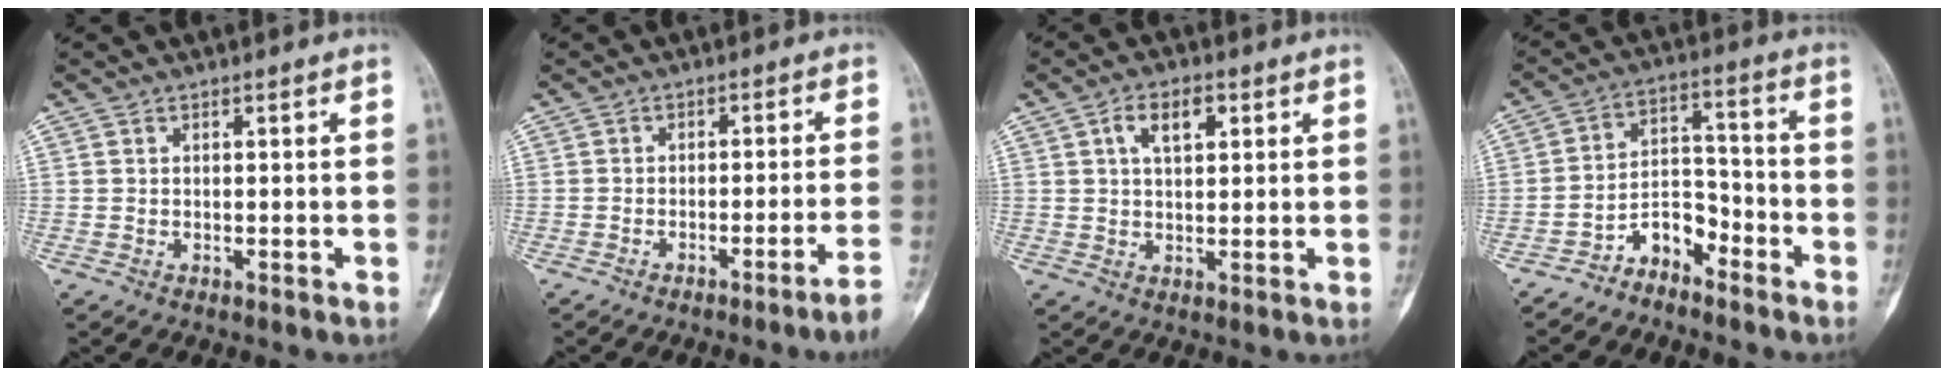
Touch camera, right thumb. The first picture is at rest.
{"total": 6.3, "force": [-4.0, -1.4, 4.6], "torque": [-0.067, 0.026, -0.055]}
{"total": 5.8, "force": [2.2, 3.1, 4.4], "torque": [-0.067, 0.002, 0.038]}
{"total": 7.0, "force": [-5.2, 3.7, 2.6], "torque": [-0.025, 0.070, -0.103]}